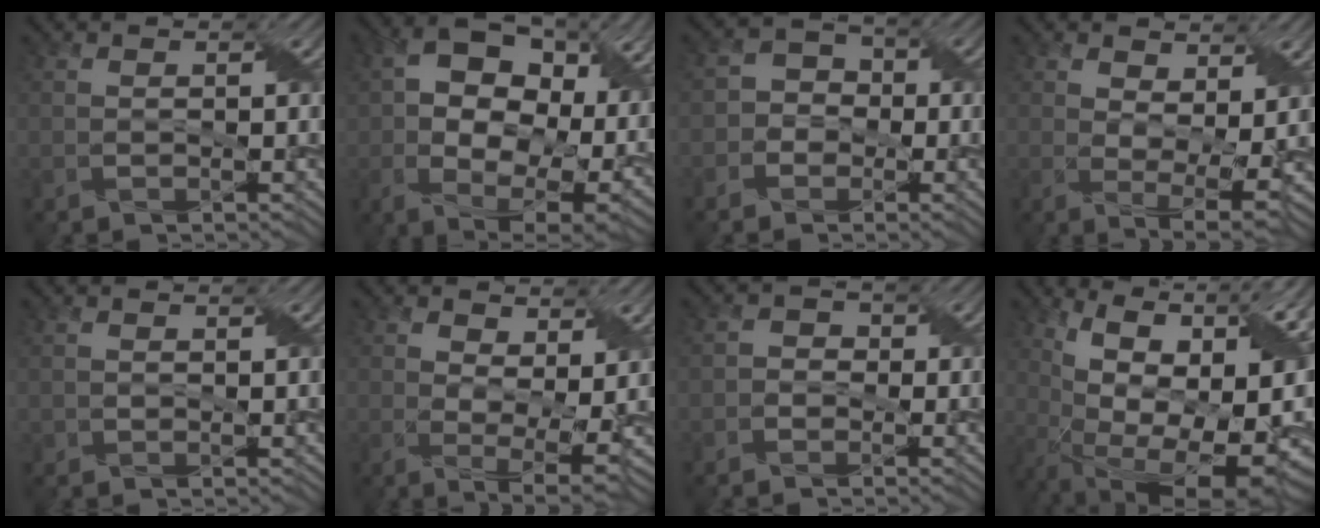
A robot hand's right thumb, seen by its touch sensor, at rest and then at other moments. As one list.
[{"total": 16.6, "force": [2.4, 11.1, 12.1], "torque": [-0.203, -0.008, 0.056]}, {"total": 3.7, "force": [-1.4, 3.3, 1.0], "torque": [-0.010, 0.008, -0.039]}, {"total": 5.3, "force": [2.2, 2.3, 4.2], "torque": [-0.085, -0.004, 0.041]}, {"total": 1.0, "force": [0.4, 0.7, 0.6], "torque": [-0.012, 0.001, 0.011]}, {"total": 5.6, "force": [1.7, 2.6, 4.6], "torque": [-0.099, -0.009, 0.031]}, {"total": 2.1, "force": [-0.6, 1.9, 0.4], "torque": [-0.001, 0.008, -0.023]}, {"total": 19.1, "force": [0.9, 9.6, 16.5], "torque": [-0.228, 0.004, 0.028]}]